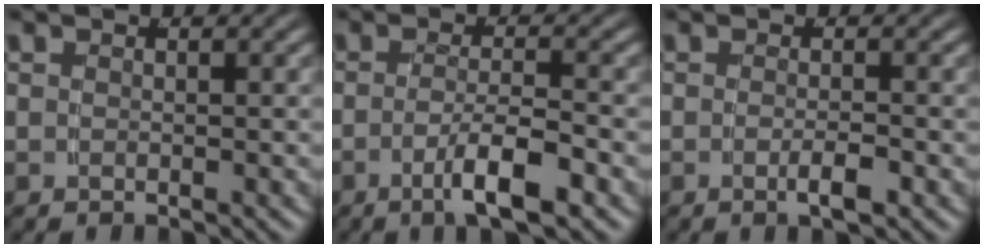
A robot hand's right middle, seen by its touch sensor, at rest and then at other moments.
{"total": 4.2, "force": [-2.3, 0.2, 3.5], "torque": [-0.061, -0.010, -0.032]}
{"total": 1.7, "force": [-1.0, -0.4, 1.3], "torque": [-0.025, -0.006, -0.014]}